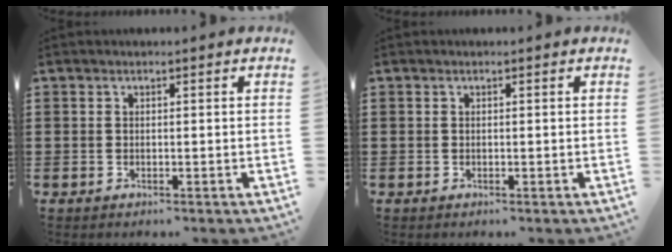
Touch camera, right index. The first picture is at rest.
{"total": 0.0}